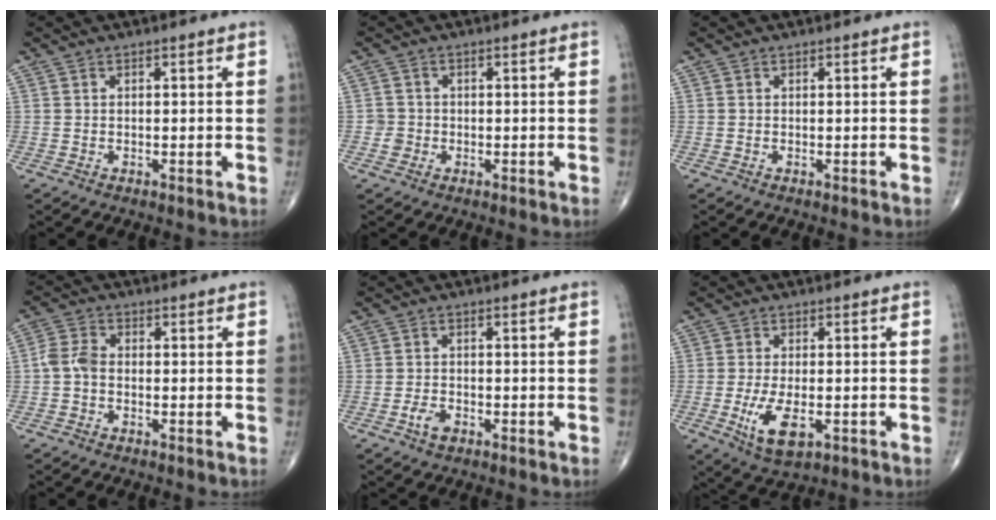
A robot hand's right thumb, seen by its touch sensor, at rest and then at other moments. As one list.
[{"total": 2.0, "force": [-0.6, 1.9, 0.0], "torque": [0.013, 0.008, -0.015]}, {"total": 0.0}, {"total": 4.0, "force": [-0.7, 2.6, 3.0], "torque": [-0.062, 0.010, -0.023]}, {"total": 2.8, "force": [-1.4, 1.6, 1.8], "torque": [-0.031, 0.007, -0.025]}, {"total": 7.7, "force": [-2.2, 3.6, 6.5], "torque": [-0.120, -0.011, -0.032]}]